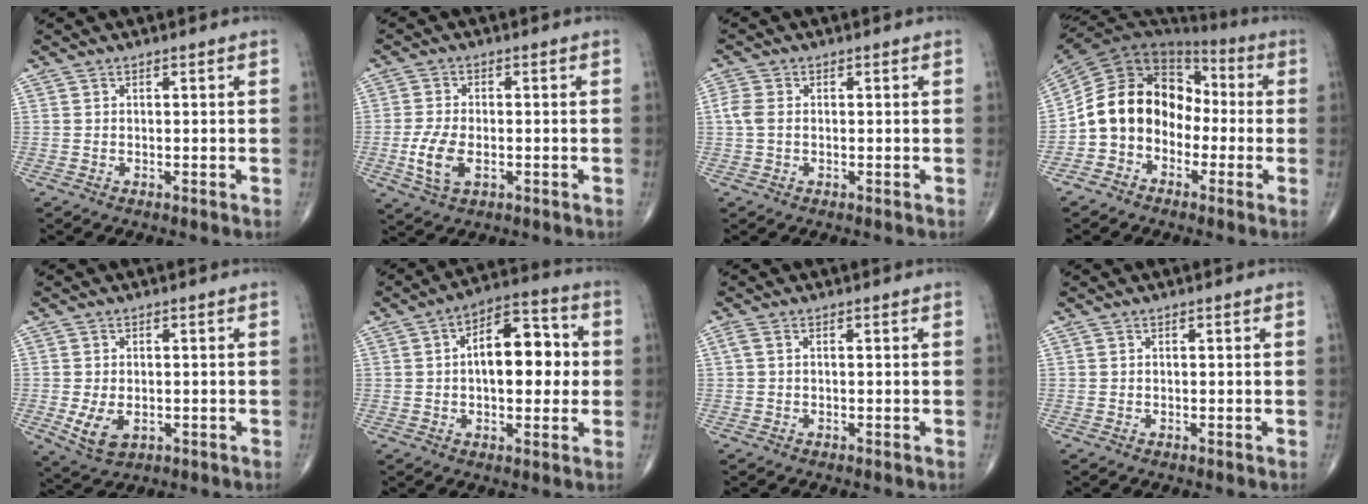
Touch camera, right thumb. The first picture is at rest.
{"total": 6.8, "force": [-1.7, 3.6, 5.6], "torque": [-0.122, -0.003, -0.029]}
{"total": 2.8, "force": [0.0, 1.9, 2.1], "torque": [-0.054, 0.004, -0.005]}
{"total": 14.8, "force": [-2.9, 11.6, 8.8], "torque": [-0.133, 0.062, -0.063]}
{"total": 5.8, "force": [-1.2, 3.6, 4.3], "torque": [-0.079, -0.007, -0.012]}
{"total": 13.5, "force": [1.0, 7.1, 11.4], "torque": [-0.138, 0.026, 0.009]}
{"total": 1.2, "force": [0.1, 0.5, 1.1], "torque": [-0.025, 0.009, 0.002]}
{"total": 0.0}